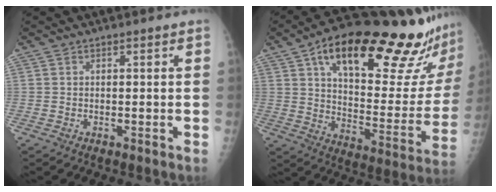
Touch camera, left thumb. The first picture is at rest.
{"total": 30.4, "force": [20.7, 8.7, 20.5], "torque": [-0.268, -0.062, 0.298]}